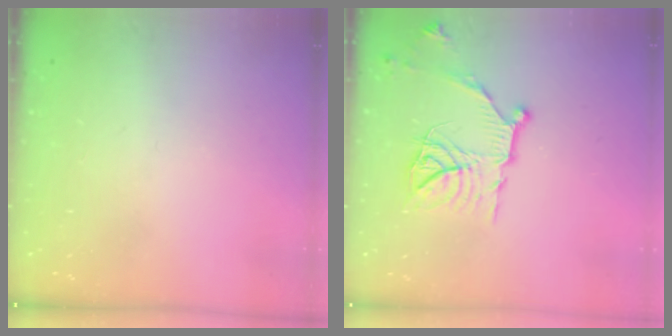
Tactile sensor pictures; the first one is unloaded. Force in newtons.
{"total": 14.7, "press": 14.7, "slide": 0.2}